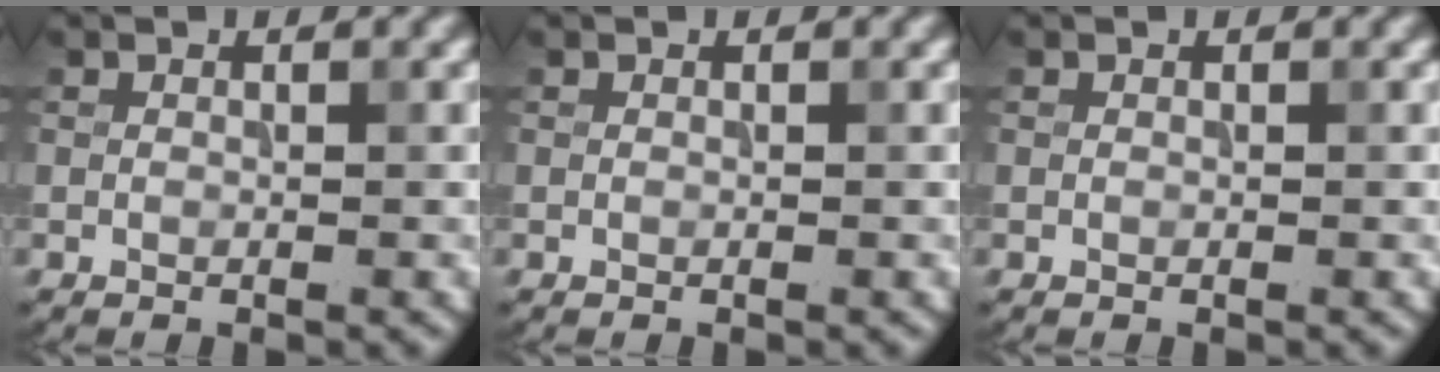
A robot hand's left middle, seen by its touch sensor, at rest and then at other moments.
{"total": 0.0}
{"total": 0.0}